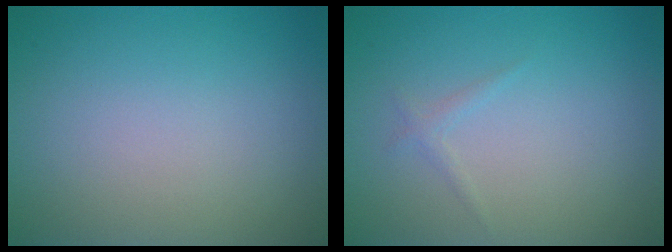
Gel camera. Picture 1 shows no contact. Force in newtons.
{"total": 0.8, "press": 0.8, "slide": 0.1}